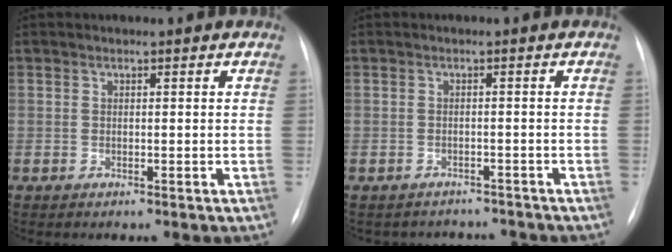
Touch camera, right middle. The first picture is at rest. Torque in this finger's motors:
{"motor_torque": [0.09, -0.20, 0.02, 0.00]}